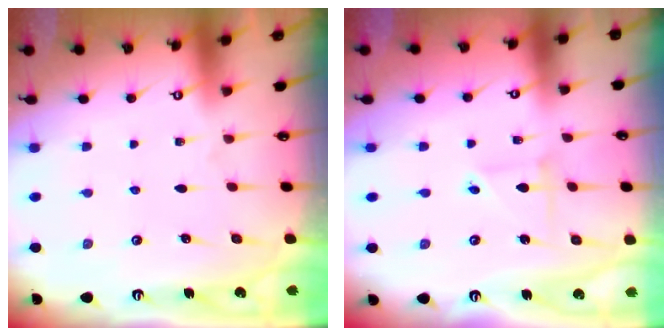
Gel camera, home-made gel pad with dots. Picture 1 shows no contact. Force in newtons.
{"total": 2.8, "press": 2.8, "slide": 0.3}